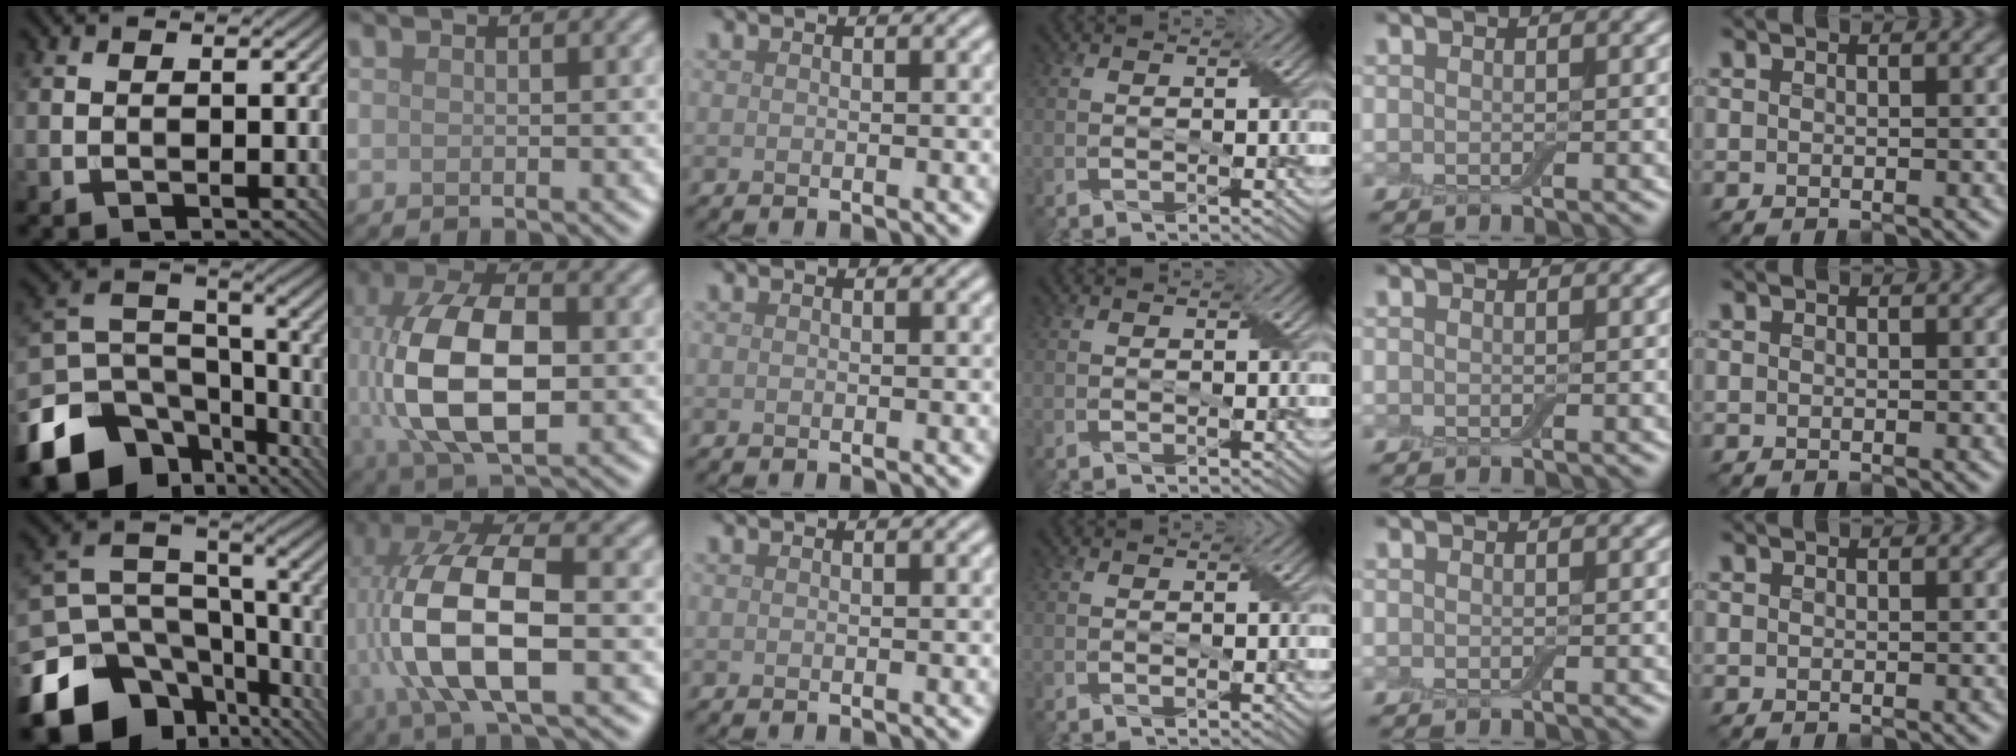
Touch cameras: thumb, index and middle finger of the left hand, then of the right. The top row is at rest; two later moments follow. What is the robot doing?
{"motion": "peel", "object": "small bumper sticker"}